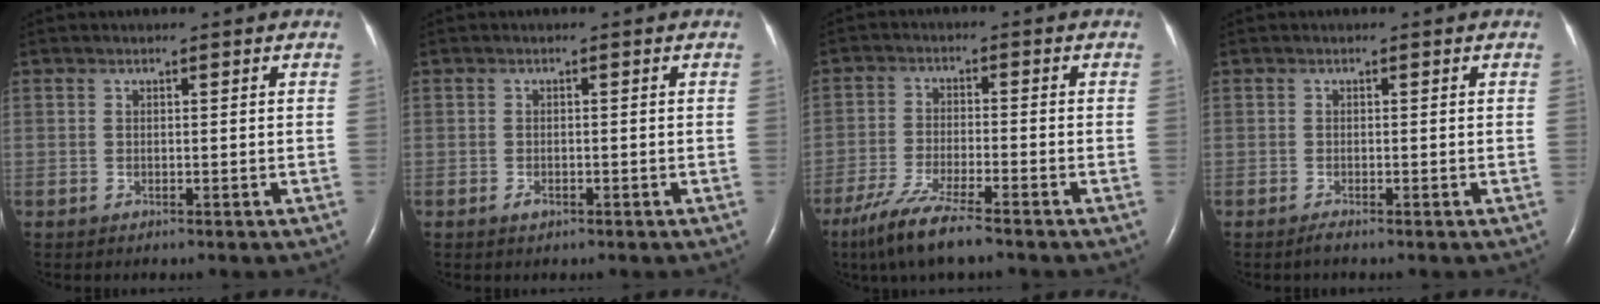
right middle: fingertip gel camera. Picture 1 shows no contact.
{"total": 1.1, "force": [-0.6, 0.6, 0.7], "torque": [-0.014, 0.000, -0.008]}
{"total": 8.6, "force": [-6.4, 0.6, 5.8], "torque": [-0.119, -0.026, -0.117]}
{"total": 0.7, "force": [-0.6, -0.1, 0.4], "torque": [-0.011, -0.002, -0.012]}